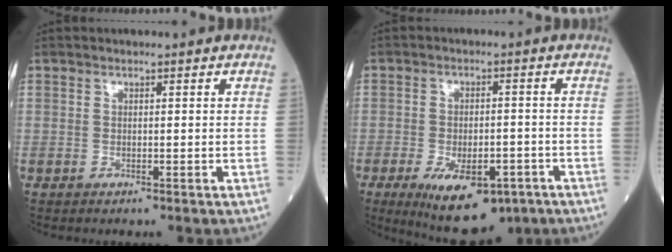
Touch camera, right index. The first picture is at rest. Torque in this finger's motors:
{"motor_torque": [1.29, -0.84, 0.59, 0.13]}